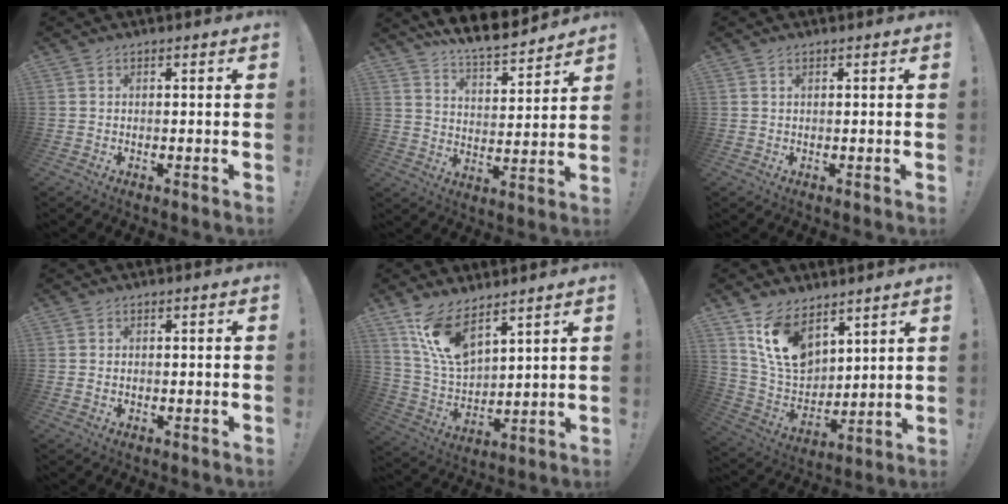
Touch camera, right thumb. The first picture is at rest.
{"total": 10.6, "force": [9.6, 2.1, 4.0], "torque": [-0.074, -0.078, 0.170]}
{"total": 0.6, "force": [0.4, 0.3, 0.3], "torque": [-0.007, 0.000, 0.008]}
{"total": 0.9, "force": [-0.2, 0.6, 0.6], "torque": [-0.005, -0.001, -0.004]}
{"total": 13.5, "force": [9.4, 5.6, 7.8], "torque": [-0.168, -0.054, 0.180]}
{"total": 14.7, "force": [8.8, 9.2, 7.4], "torque": [-0.141, -0.043, 0.175]}